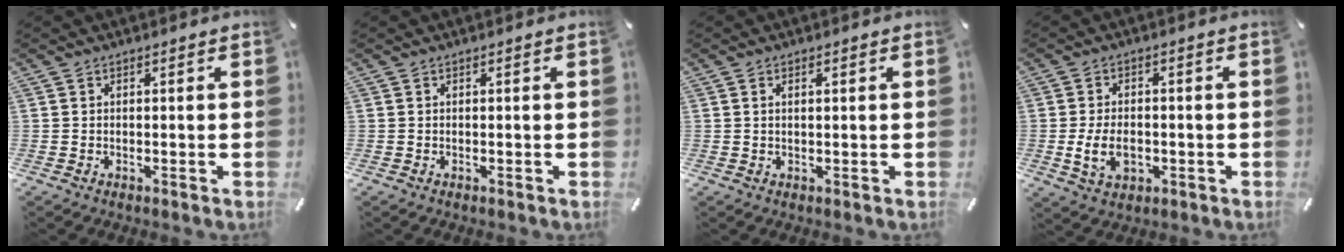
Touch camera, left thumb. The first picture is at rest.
{"total": 0.0}
{"total": 1.2, "force": [0.3, 0.4, 1.0], "torque": [-0.020, 0.001, 0.005]}
{"total": 7.2, "force": [-1.7, 4.8, 5.0], "torque": [-0.106, -0.001, -0.034]}